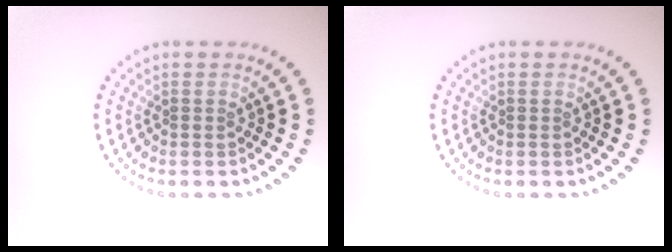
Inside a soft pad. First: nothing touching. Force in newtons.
{"total": 0.0}